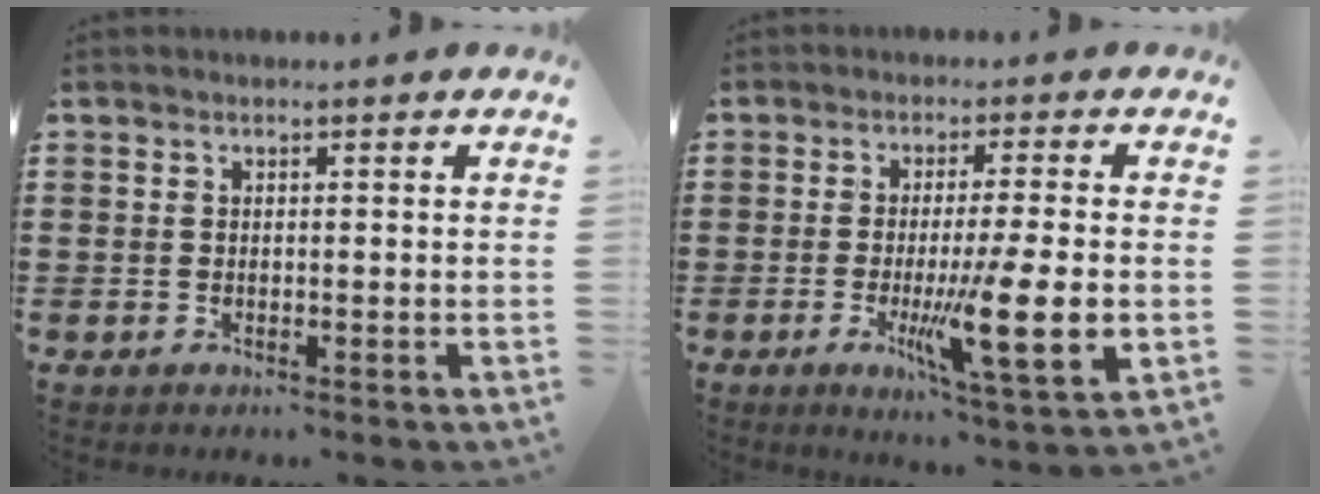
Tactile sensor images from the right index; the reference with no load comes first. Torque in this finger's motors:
{"motor_torque": [2.14, 0.00, 0.75, 0.21]}